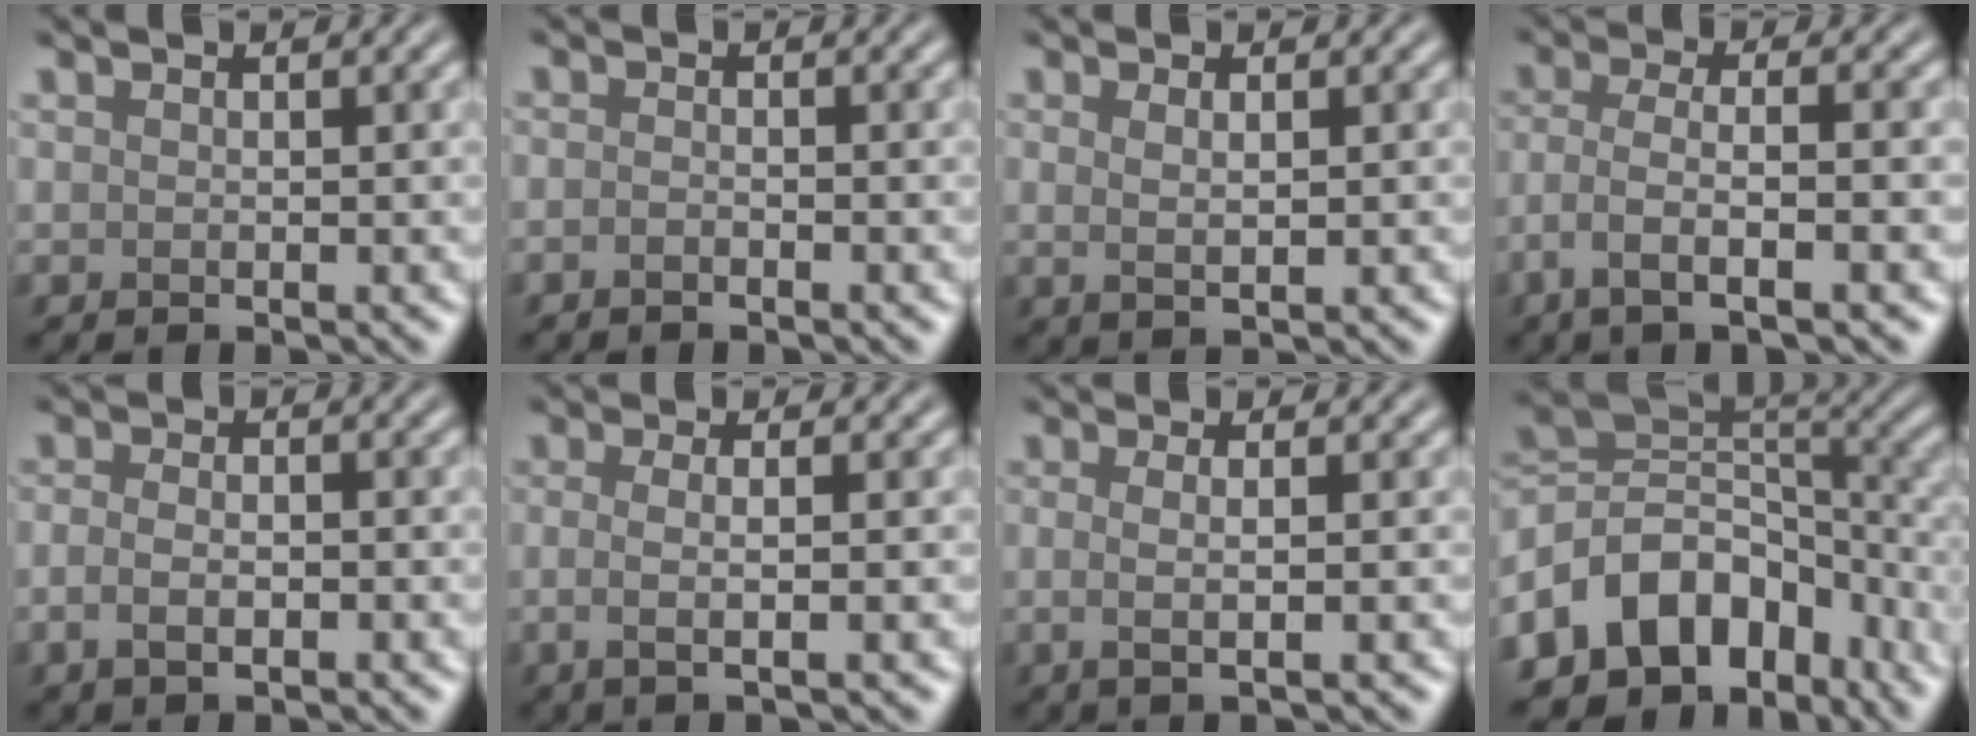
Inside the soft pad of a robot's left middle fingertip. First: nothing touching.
{"total": 0.9, "force": [-0.6, 0.2, 0.6], "torque": [-0.012, 0.000, -0.013]}
{"total": 1.5, "force": [0.3, 0.4, 1.4], "torque": [-0.025, -0.003, 0.008]}
{"total": 4.8, "force": [-2.3, 1.2, 4.0], "torque": [-0.079, 0.000, -0.047]}
{"total": 3.1, "force": [-0.9, 1.6, 2.4], "torque": [-0.035, -0.006, -0.017]}
{"total": 3.3, "force": [-0.3, 1.1, 3.1], "torque": [-0.048, -0.004, -0.009]}
{"total": 2.6, "force": [-0.2, 0.8, 2.5], "torque": [-0.040, -0.004, -0.009]}
{"total": 11.6, "force": [-5.5, 8.4, 5.9], "torque": [-0.106, 0.015, -0.105]}